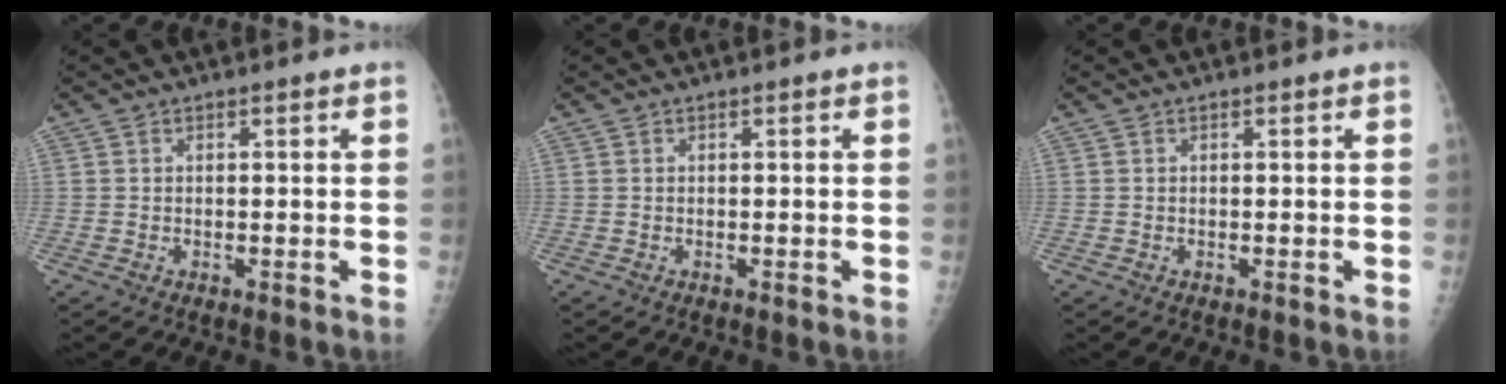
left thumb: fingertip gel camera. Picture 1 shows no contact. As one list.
[{"total": 0.0}, {"total": 0.0}]